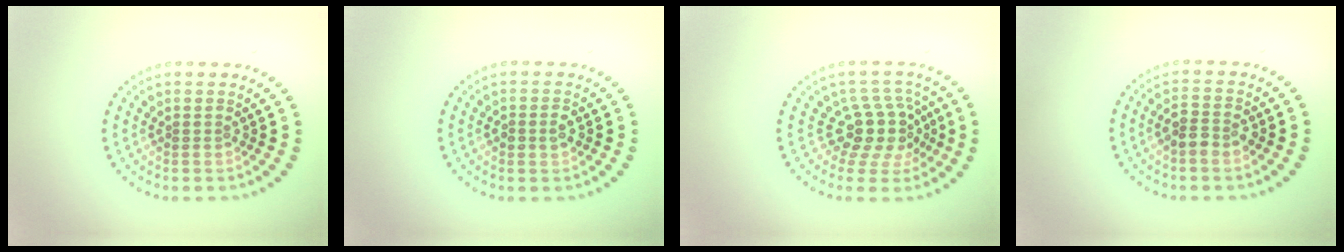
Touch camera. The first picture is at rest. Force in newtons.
{"total": 1.5, "press": 1.5, "slide": 0.1}
{"total": 4.0, "press": 3.0, "slide": 2.6}
{"total": 2.2, "press": 2.2, "slide": 0.4}